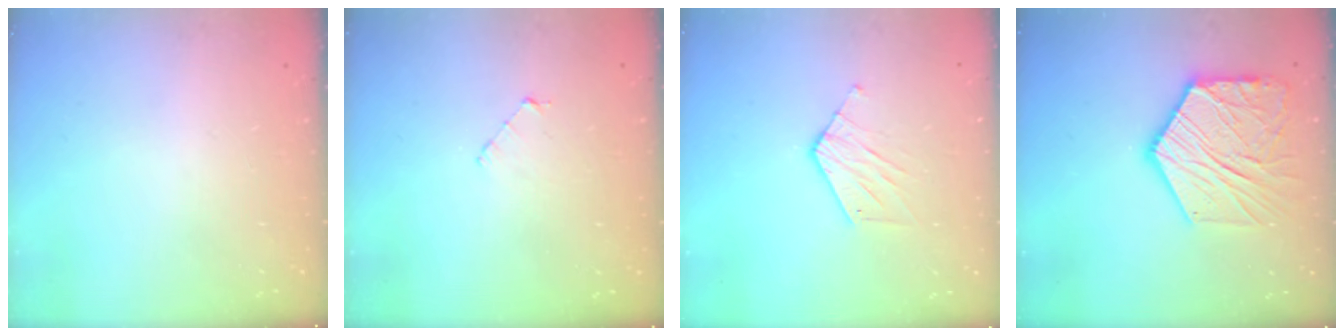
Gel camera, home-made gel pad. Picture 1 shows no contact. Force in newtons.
{"total": 3.3, "press": 3.3, "slide": 0.3}
{"total": 7.1, "press": 7.1, "slide": 0.3}
{"total": 18.2, "press": 18.1, "slide": 1.6}